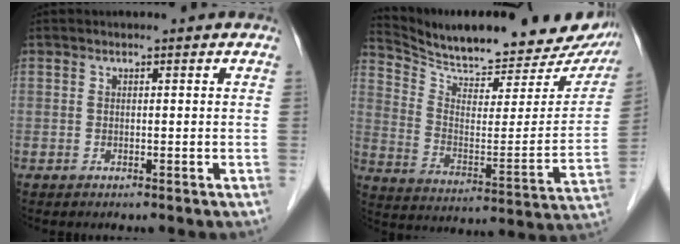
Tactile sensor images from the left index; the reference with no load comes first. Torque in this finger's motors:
{"motor_torque": [-0.94, -1.19, 0.14, 0.01]}